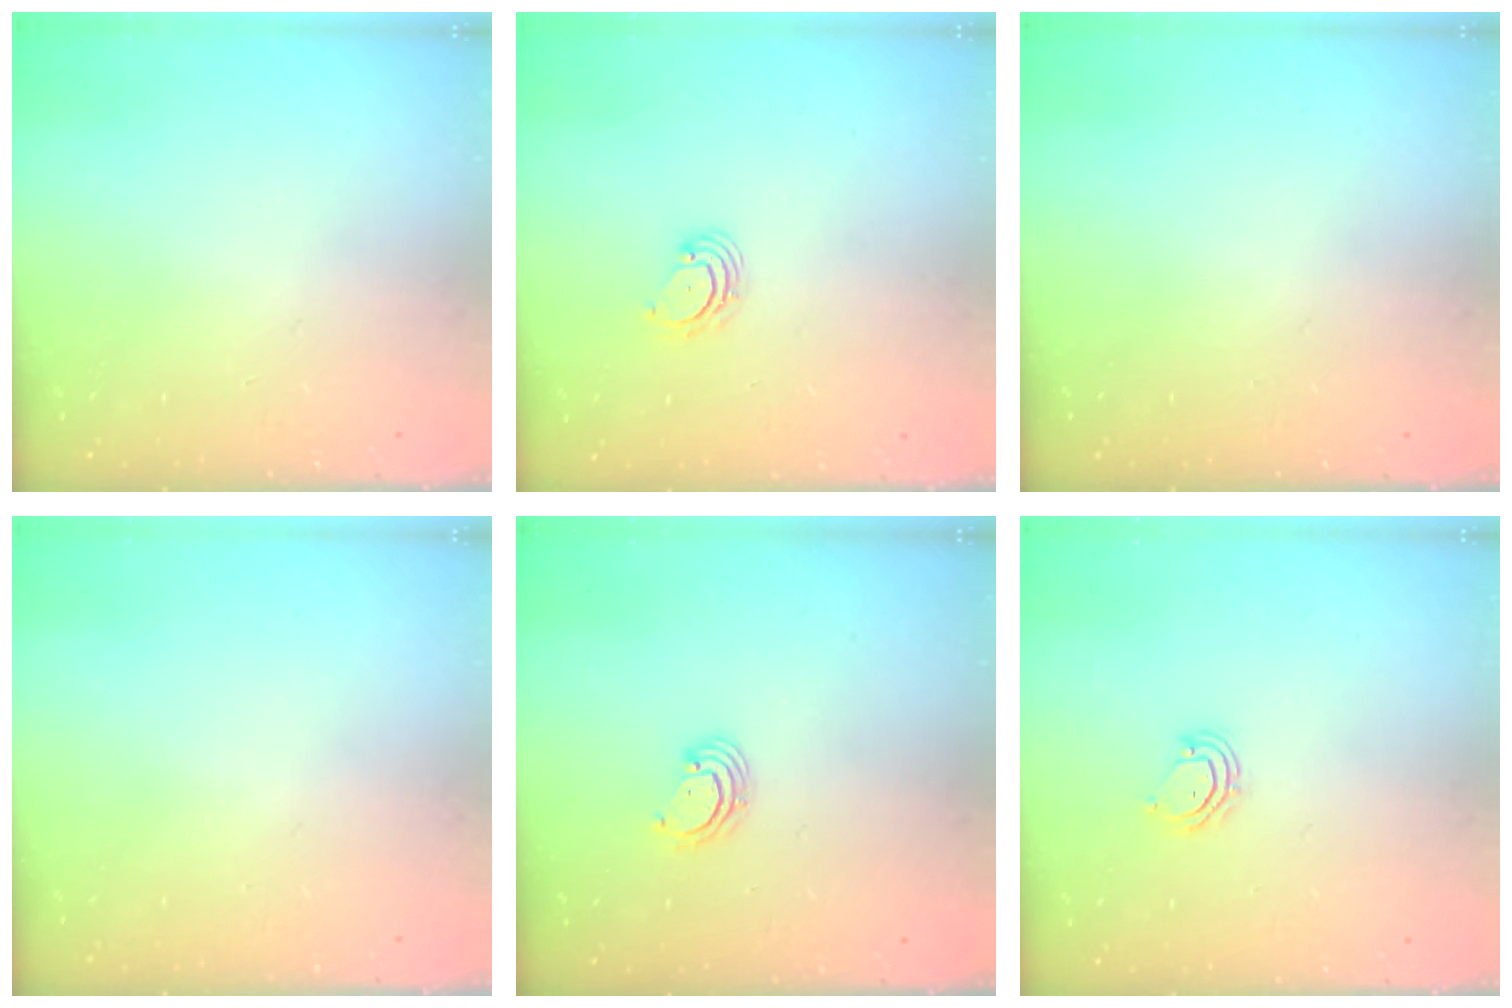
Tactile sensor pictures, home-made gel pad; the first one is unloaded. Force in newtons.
{"total": 4.0, "press": 4.0, "slide": 0.5}
{"total": 0.0}
{"total": 0.0}
{"total": 2.6, "press": 2.6, "slide": 0.2}
{"total": 4.6, "press": 4.6, "slide": 0.3}